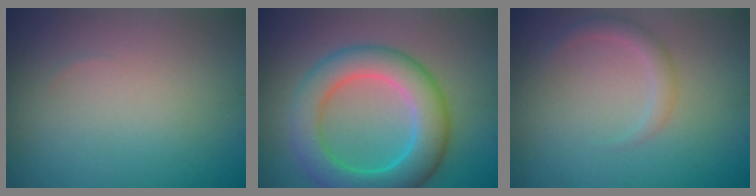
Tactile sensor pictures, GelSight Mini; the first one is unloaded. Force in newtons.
{"total": 7.3, "press": 7.3, "slide": 0.1}
{"total": 1.6, "press": 1.6, "slide": 0.1}